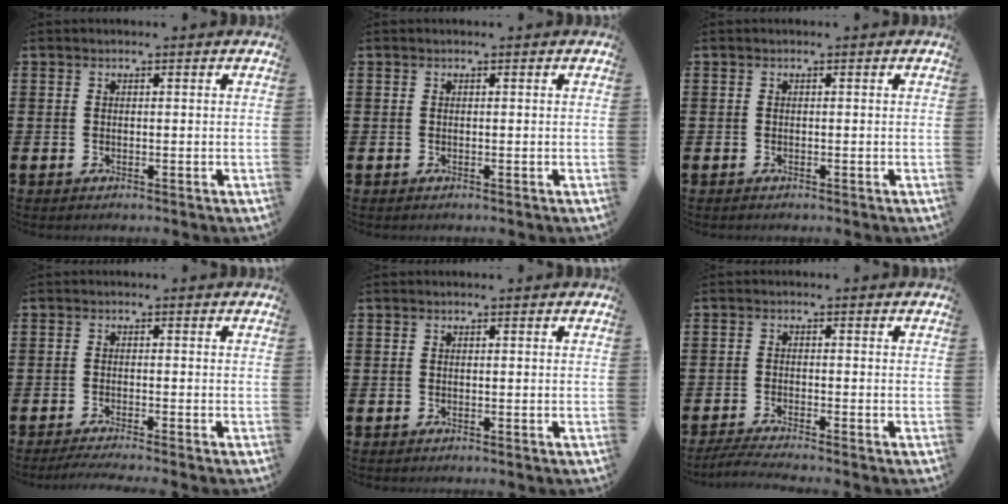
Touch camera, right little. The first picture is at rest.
{"total": 0.0}
{"total": 0.0}
{"total": 1.4, "force": [-1.2, -0.1, 0.8], "torque": [-0.012, 0.001, -0.022]}
{"total": 0.0}
{"total": 2.2, "force": [-1.8, -0.1, 1.2], "torque": [-0.019, 0.001, -0.033]}